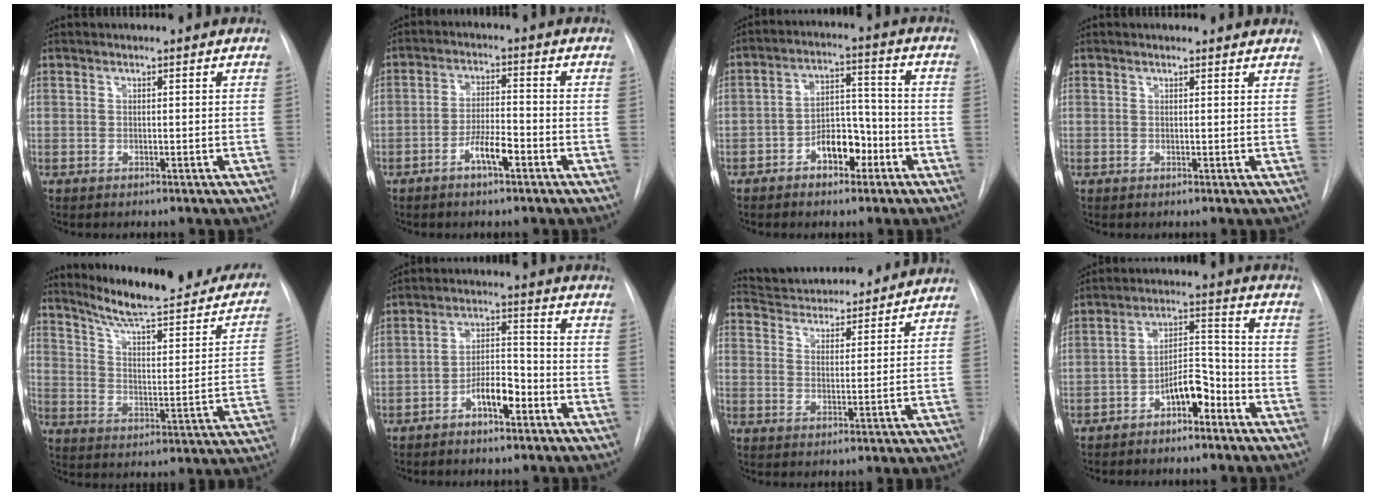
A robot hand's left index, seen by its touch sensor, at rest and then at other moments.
{"total": 5.6, "force": [-4.2, 0.6, 3.6], "torque": [-0.069, -0.001, -0.073]}
{"total": 7.6, "force": [-5.1, 3.5, 4.4], "torque": [-0.071, 0.022, -0.083]}
{"total": 2.5, "force": [2.4, 0.7, 0.5], "torque": [-0.005, 0.006, 0.010]}
{"total": 24.3, "force": [20.3, 4.0, 12.8], "torque": [-0.176, -0.050, 0.264]}
{"total": 6.9, "force": [-5.0, 1.8, 4.4], "torque": [-0.082, 0.012, -0.083]}
{"total": 15.6, "force": [14.6, 3.2, 4.5], "torque": [-0.073, 0.015, 0.211]}
{"total": 7.6, "force": [-5.7, 2.4, 4.4], "torque": [-0.077, 0.022, -0.091]}